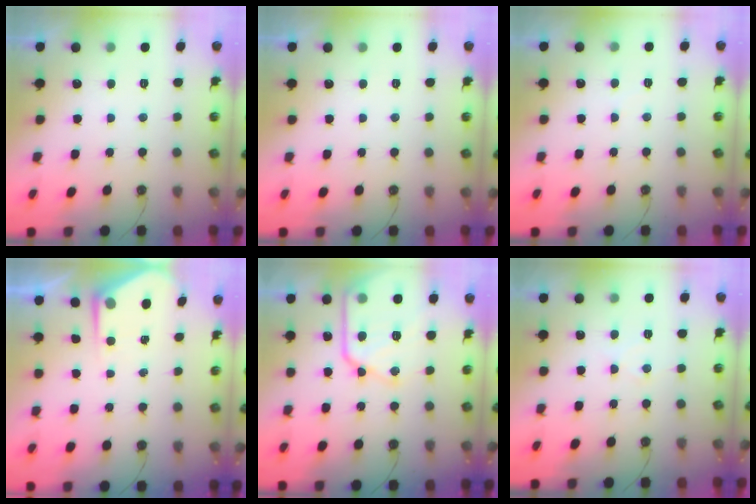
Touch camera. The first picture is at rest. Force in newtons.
{"total": 0.0}
{"total": 4.1, "press": 4.1, "slide": 0.6}
{"total": 4.3, "press": 4.2, "slide": 0.5}
{"total": 16.3, "press": 16.3, "slide": 1.0}
{"total": 5.5, "press": 5.4, "slide": 0.8}